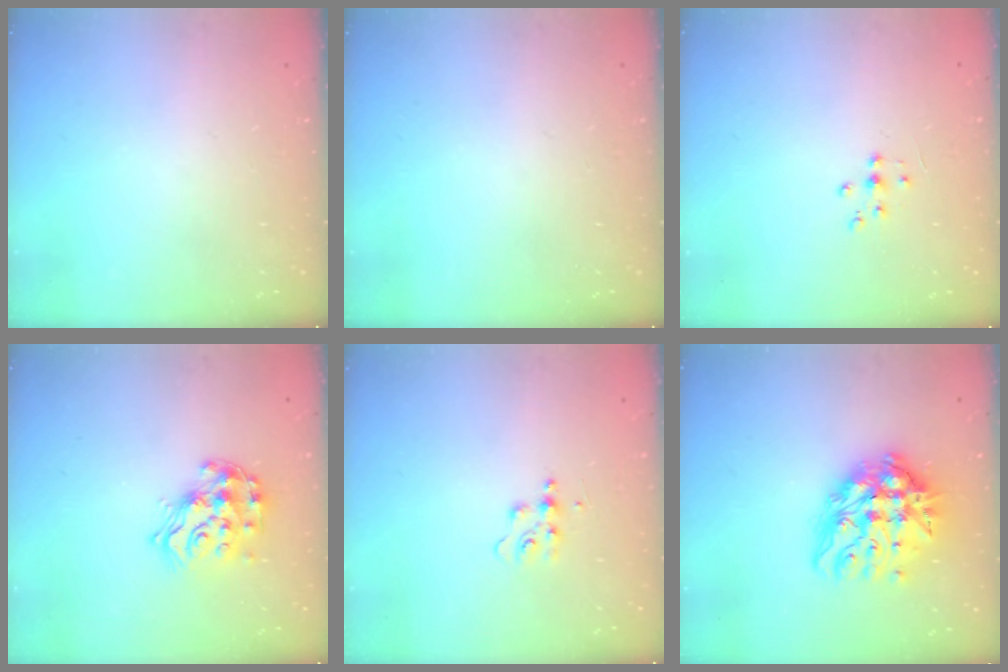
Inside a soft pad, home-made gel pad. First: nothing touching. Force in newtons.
{"total": 0.0}
{"total": 4.9, "press": 4.8, "slide": 1.0}
{"total": 14.2, "press": 14.1, "slide": 1.1}
{"total": 6.7, "press": 6.7, "slide": 0.6}
{"total": 17.8, "press": 17.8, "slide": 1.6}